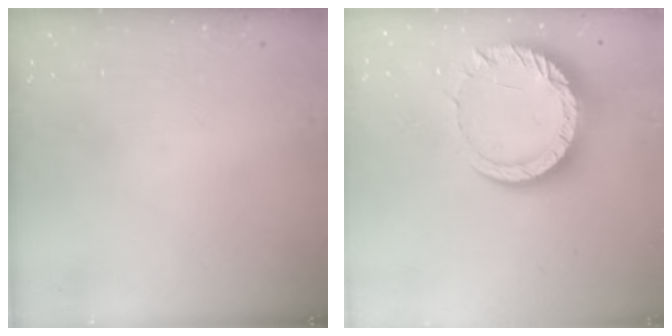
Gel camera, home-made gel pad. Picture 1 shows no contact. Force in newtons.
{"total": 14.0, "press": 14.0, "slide": 1.2}